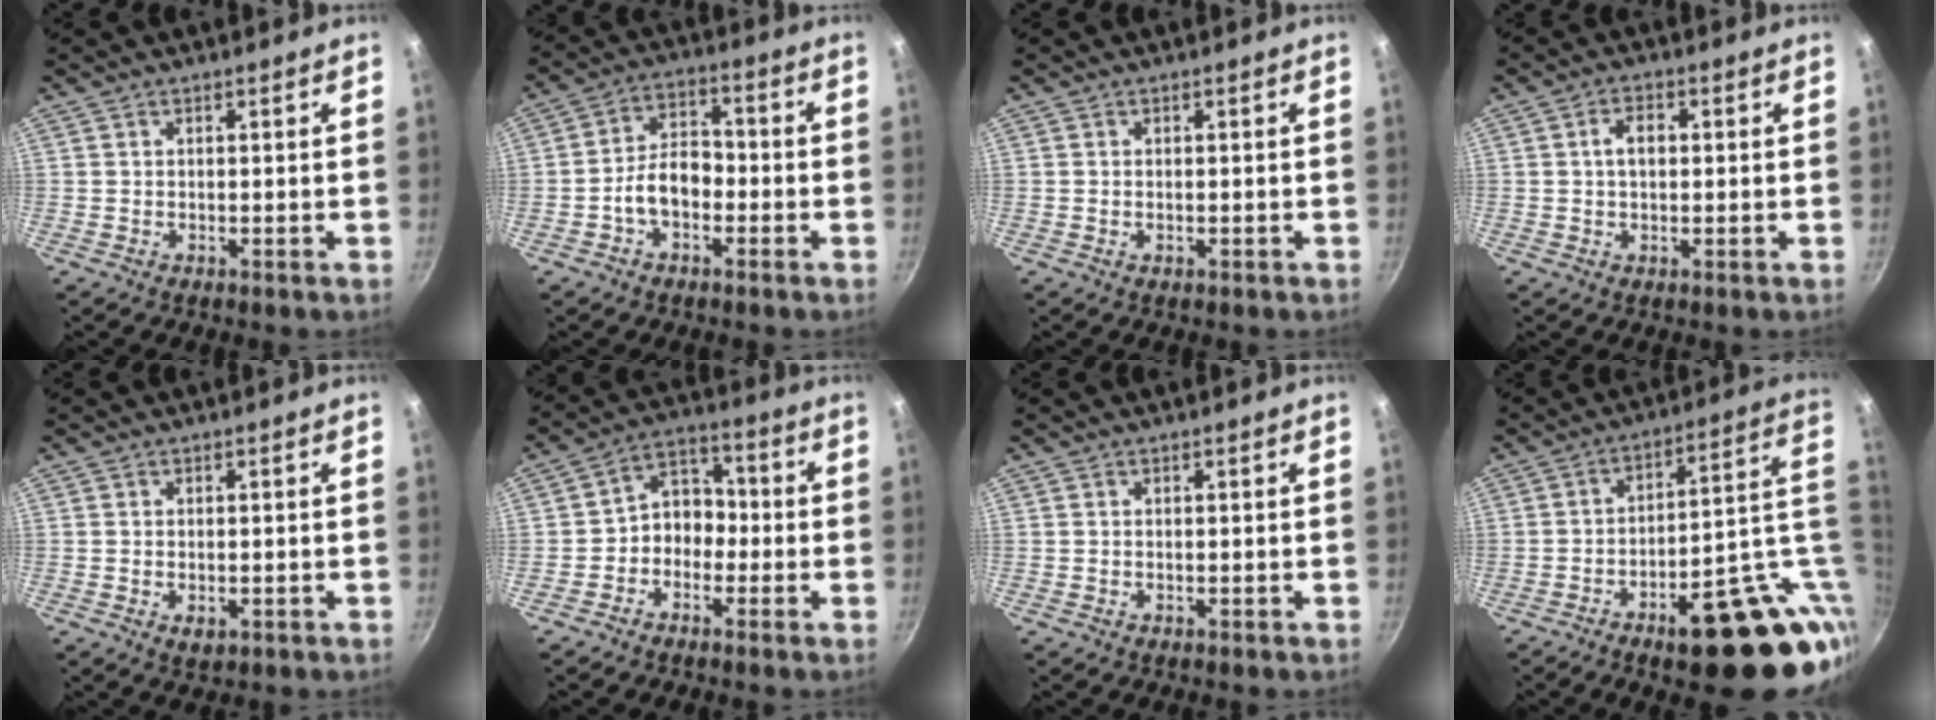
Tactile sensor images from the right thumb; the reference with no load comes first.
{"total": 7.7, "force": [-2.6, 5.0, 5.3], "torque": [-0.065, 0.036, -0.052]}
{"total": 0.7, "force": [-0.3, 0.3, 0.5], "torque": [-0.007, 0.001, -0.004]}
{"total": 3.8, "force": [0.3, 2.5, 2.8], "torque": [-0.039, 0.012, 0.002]}
{"total": 2.5, "force": [-0.8, 1.5, 1.9], "torque": [-0.029, -0.006, -0.010]}
{"total": 7.1, "force": [-2.1, 5.7, 3.7], "torque": [-0.019, 0.042, -0.050]}
{"total": 0.0}
{"total": 23.6, "force": [-4.5, 9.5, 21.1], "torque": [-0.224, 0.012, -0.045]}